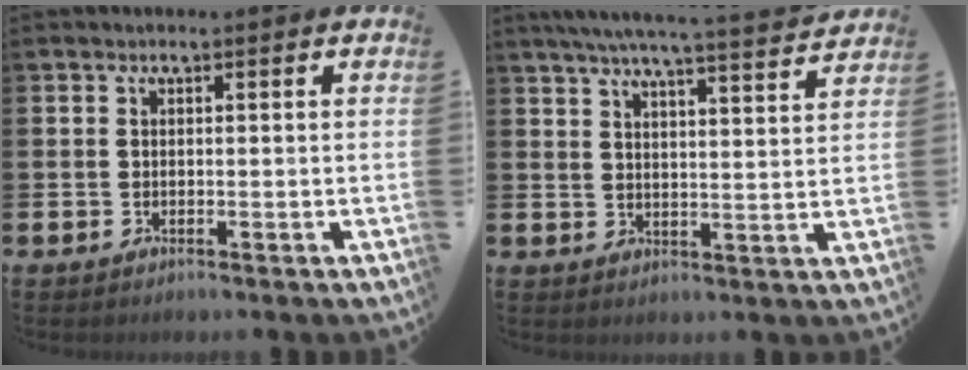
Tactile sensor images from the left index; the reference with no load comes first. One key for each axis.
{"total": 6.6, "fx": 6.2, "fy": -0.2, "fz": 2.3, "tx": -0.054, "ty": -0.038, "tz": 0.106}